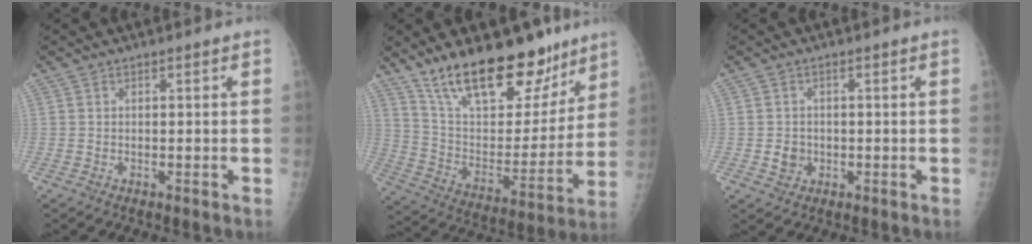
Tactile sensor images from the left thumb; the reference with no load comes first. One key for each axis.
{"total": 23.6, "fx": 16.9, "fy": 10.2, "fz": 12.9, "tx": -0.158, "ty": -0.084, "tz": 0.280}
{"total": 2.7, "fx": -0.4, "fy": 2.5, "fz": 1.0, "tx": -0.004, "ty": 0.004, "tz": -0.002}